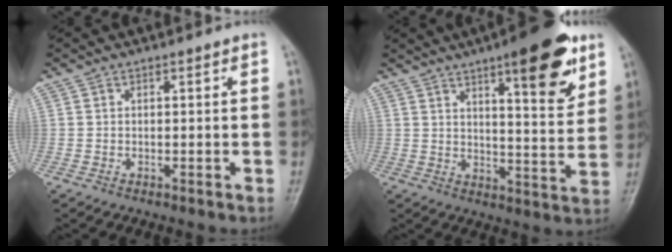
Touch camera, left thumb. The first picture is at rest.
{"total": 15.2, "force": [8.7, 4.1, 11.8], "torque": [-0.134, -0.046, 0.120]}